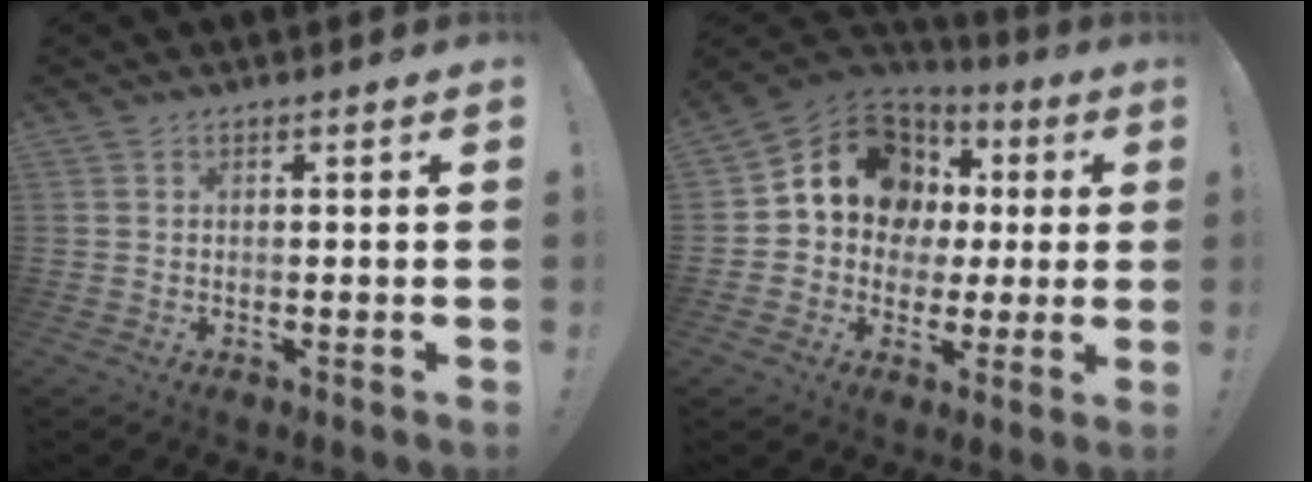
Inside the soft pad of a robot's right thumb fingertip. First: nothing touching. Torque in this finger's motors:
{"motor_torque": [1.96, 2.33, 0.21, -0.13, 0.06]}